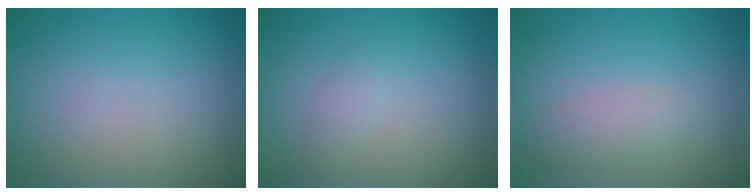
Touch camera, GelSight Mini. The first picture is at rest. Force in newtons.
{"total": 1.1, "press": 1.1, "slide": 0.0}
{"total": 2.0, "press": 2.0, "slide": 0.0}